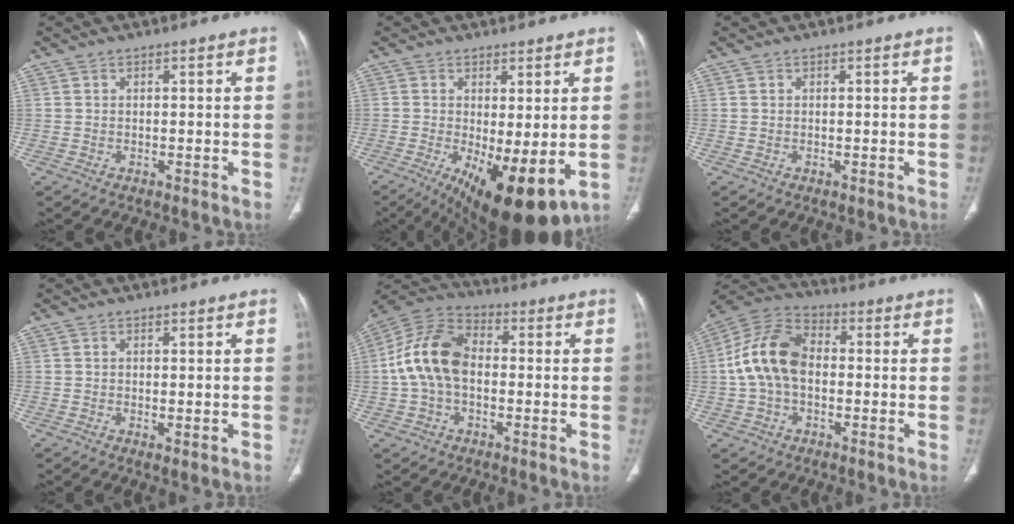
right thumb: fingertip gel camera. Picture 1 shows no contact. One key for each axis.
{"total": 13.6, "fx": -3.4, "fy": 4.7, "fz": 12.3, "tx": -0.192, "ty": -0.027, "tz": -0.034}
{"total": 0.0}
{"total": 1.3, "fx": -0.1, "fy": 0.4, "fz": 1.2, "tx": -0.026, "ty": -0.008, "tz": 0.001}
{"total": 13.3, "fx": -0.3, "fy": 8.8, "fz": 10.0, "tx": -0.192, "ty": 0.035, "tz": -0.016}
{"total": 13.1, "fx": -0.2, "fy": 8.7, "fz": 9.8, "tx": -0.187, "ty": 0.034, "tz": -0.015}